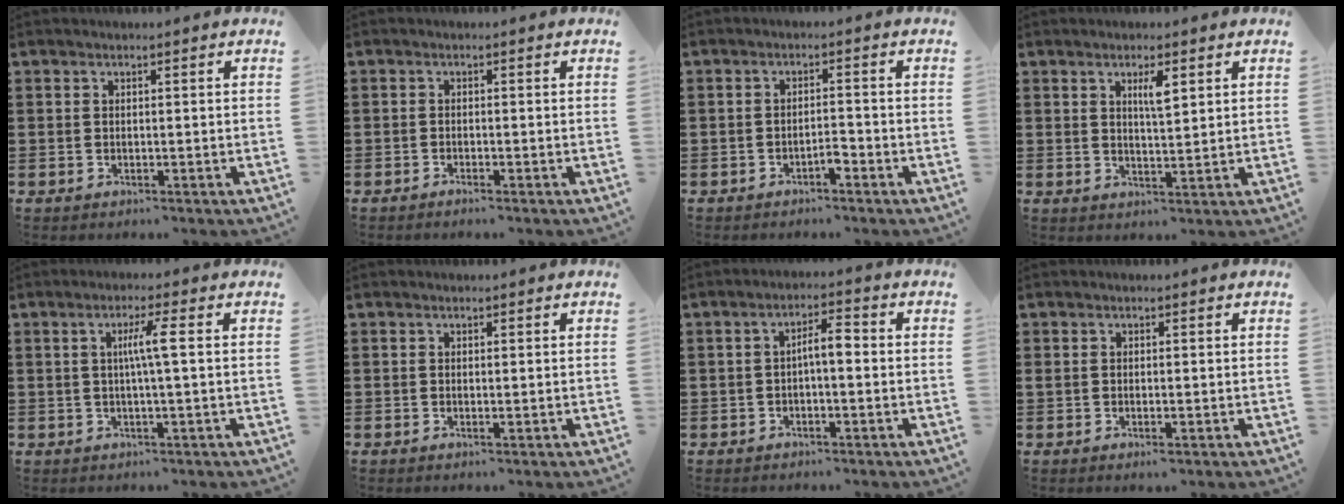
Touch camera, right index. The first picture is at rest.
{"total": 1.0, "force": [-1.0, -0.1, 0.2], "torque": [-0.006, -0.001, -0.019]}
{"total": 2.0, "force": [-1.5, 0.4, 1.3], "torque": [-0.028, 0.002, -0.029]}
{"total": 3.0, "force": [1.4, 0.6, 2.6], "torque": [-0.047, -0.001, 0.020]}
{"total": 3.9, "force": [0.3, -0.3, 3.9], "torque": [-0.075, -0.002, -0.001]}
{"total": 0.0}
{"total": 3.3, "force": [-0.5, 0.9, 3.2], "torque": [-0.060, 0.009, -0.013]}
{"total": 0.8, "force": [-0.2, 0.1, 0.7], "torque": [-0.014, -0.004, -0.002]}